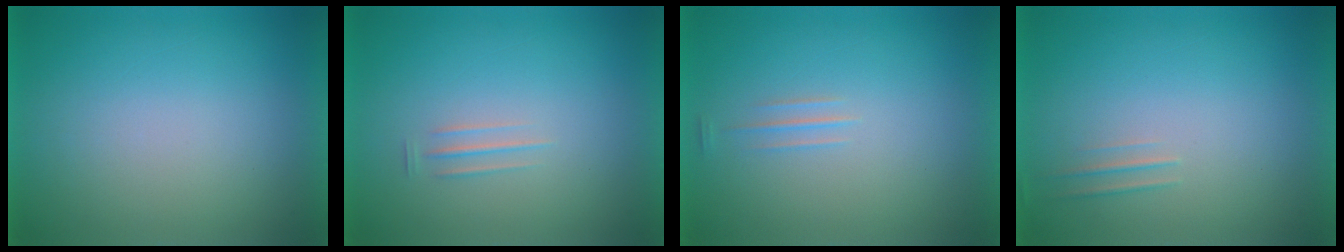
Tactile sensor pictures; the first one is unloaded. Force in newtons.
{"total": 1.7}
{"total": 1.3}
{"total": 1.7}